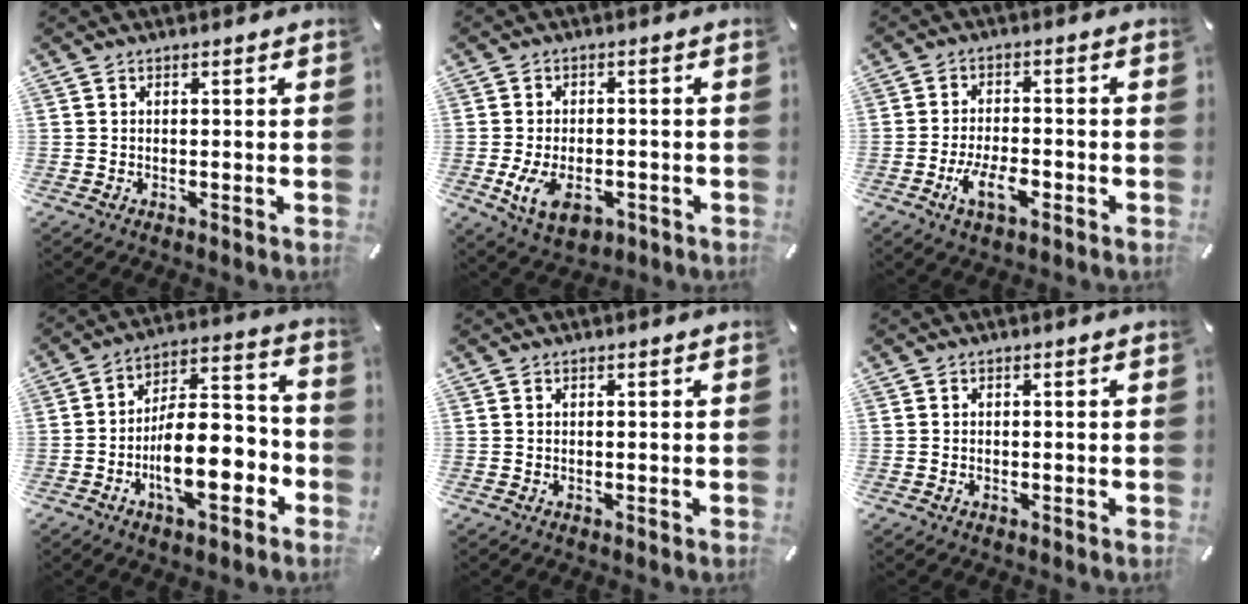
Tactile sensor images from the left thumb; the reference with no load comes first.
{"total": 7.9, "force": [-2.7, 4.7, 5.8], "torque": [-0.129, 0.001, -0.047]}
{"total": 7.9, "force": [-3.5, 3.7, 6.0], "torque": [-0.125, 0.007, -0.063]}
{"total": 16.4, "force": [-5.8, 7.6, 13.4], "torque": [-0.218, 0.012, -0.098]}
{"total": 0.0}
{"total": 0.6, "force": [-0.3, 0.3, 0.4], "torque": [-0.007, 0.000, -0.006]}